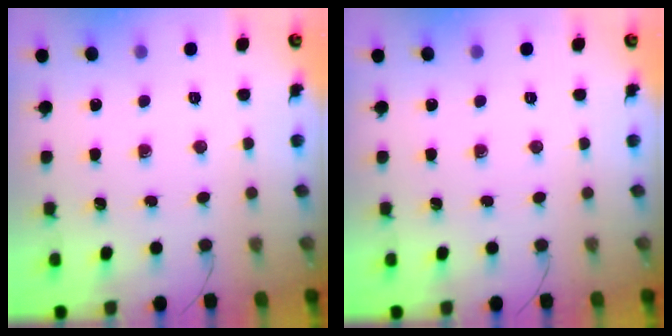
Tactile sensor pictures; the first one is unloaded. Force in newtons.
{"total": 0.0}